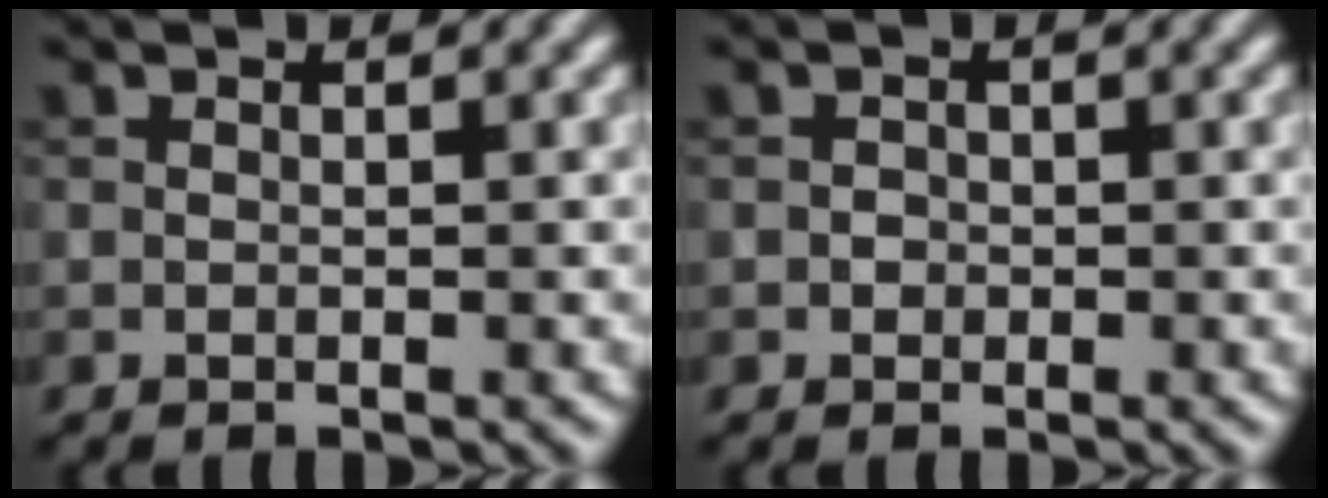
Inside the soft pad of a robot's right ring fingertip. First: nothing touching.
{"total": 0.7, "force": [-0.2, 0.7, 0.2], "torque": [0.002, -0.001, -0.004]}